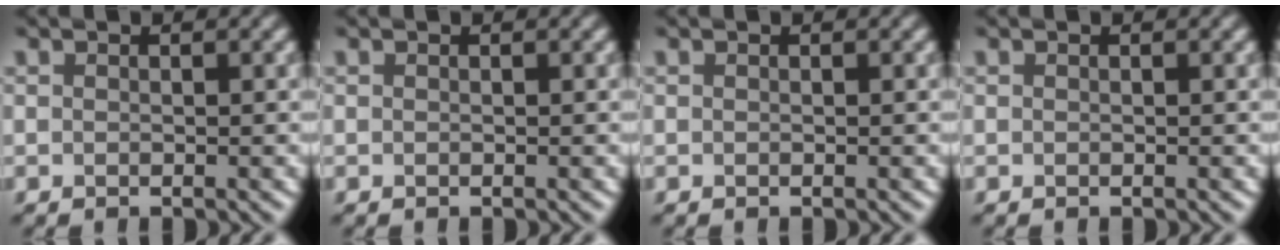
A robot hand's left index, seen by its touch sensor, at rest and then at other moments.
{"total": 0.0}
{"total": 0.0}
{"total": 0.0}